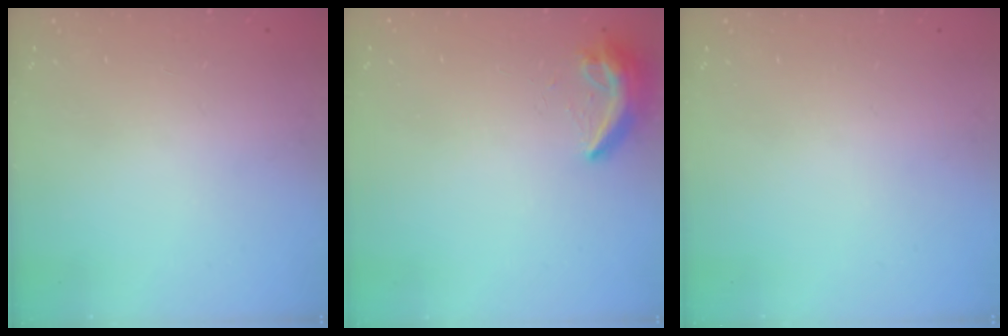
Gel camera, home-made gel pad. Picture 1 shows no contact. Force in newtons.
{"total": 7.8, "press": 7.8, "slide": 0.9}
{"total": 0.0}